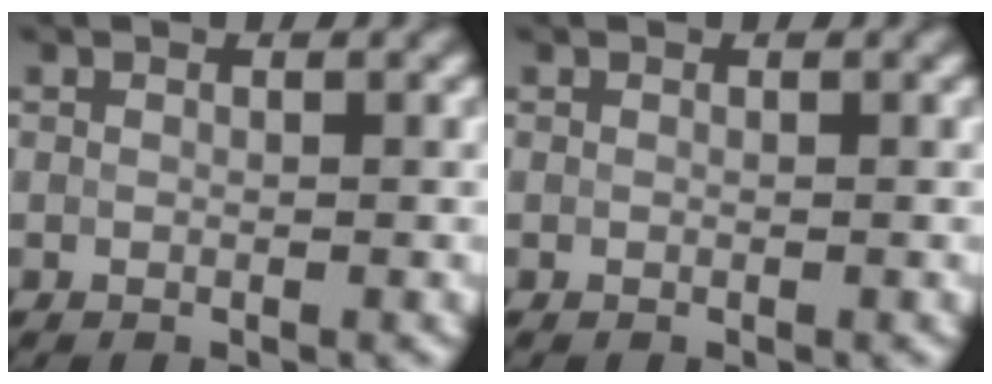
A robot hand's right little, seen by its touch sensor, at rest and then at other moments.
{"total": 0.0}